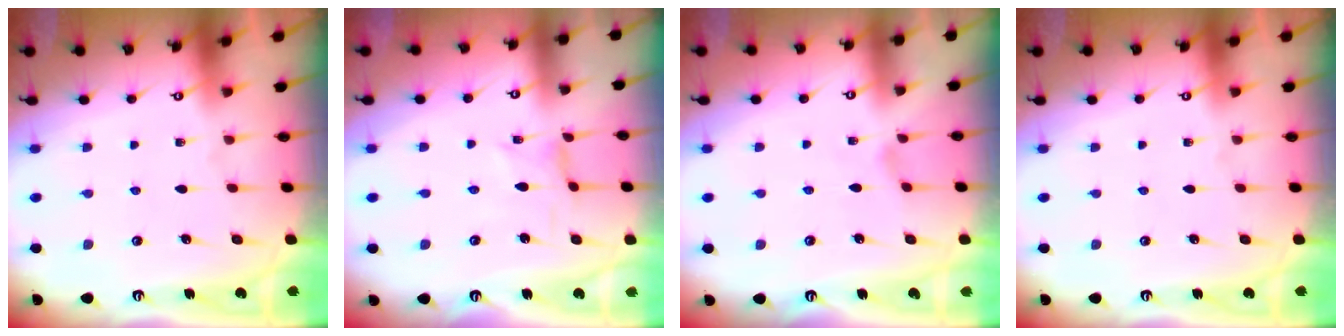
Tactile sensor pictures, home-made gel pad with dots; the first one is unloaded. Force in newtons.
{"total": 0.0}
{"total": 1.3, "press": 1.3, "slide": 0.4}
{"total": 0.0}